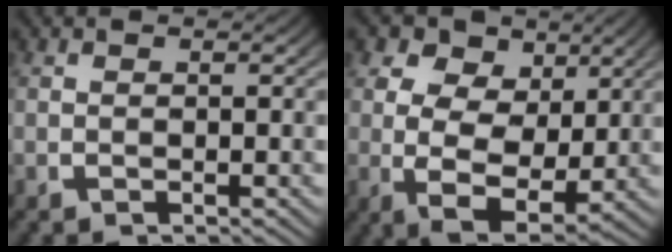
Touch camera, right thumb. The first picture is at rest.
{"total": 10.5, "force": [-0.1, 7.8, 7.1], "torque": [-0.154, -0.059, 0.012]}